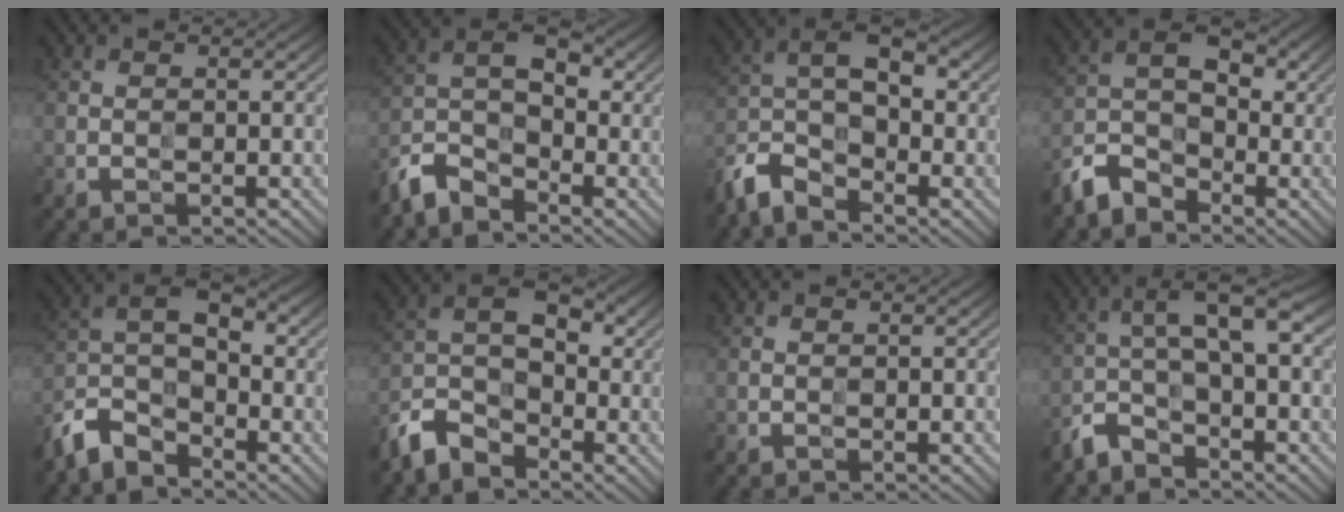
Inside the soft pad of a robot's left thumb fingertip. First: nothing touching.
{"total": 6.5, "force": [-4.7, 3.0, 3.4], "torque": [-0.061, 0.000, -0.115]}
{"total": 7.0, "force": [-4.7, 3.0, 4.3], "torque": [-0.078, 0.001, -0.112]}
{"total": 6.5, "force": [-4.3, 3.6, 3.2], "torque": [-0.059, 0.000, -0.105]}
{"total": 7.6, "force": [-5.6, 3.2, 3.9], "torque": [-0.072, -0.001, -0.133]}
{"total": 7.3, "force": [-5.1, 3.8, 3.7], "torque": [-0.071, -0.003, -0.123]}
{"total": 0.0}
{"total": 6.5, "force": [-3.2, 2.2, 5.3], "torque": [-0.108, 0.006, -0.080]}